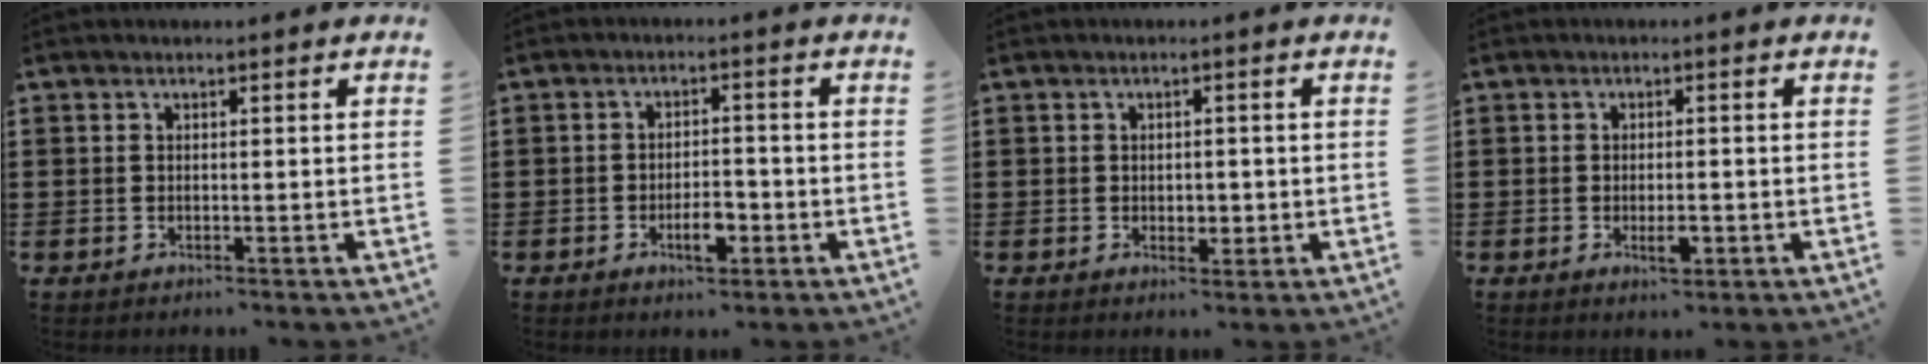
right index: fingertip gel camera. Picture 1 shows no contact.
{"total": 4.3, "force": [-1.9, 1.7, 3.5], "torque": [-0.058, 0.006, -0.034]}
{"total": 1.7, "force": [-0.1, 1.3, 1.1], "torque": [-0.015, 0.003, -0.007]}
{"total": 2.6, "force": [-0.8, 1.0, 2.3], "torque": [-0.041, 0.000, -0.015]}